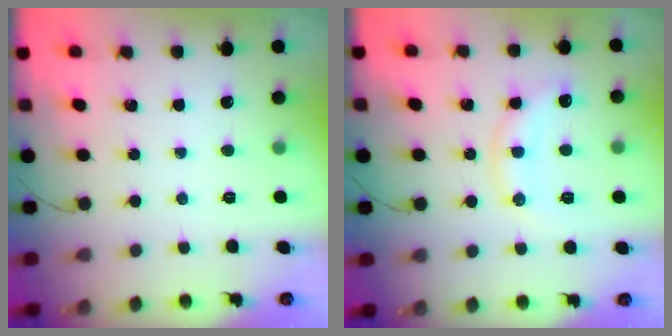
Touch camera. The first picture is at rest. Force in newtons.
{"total": 11.8, "press": 11.8, "slide": 0.8}